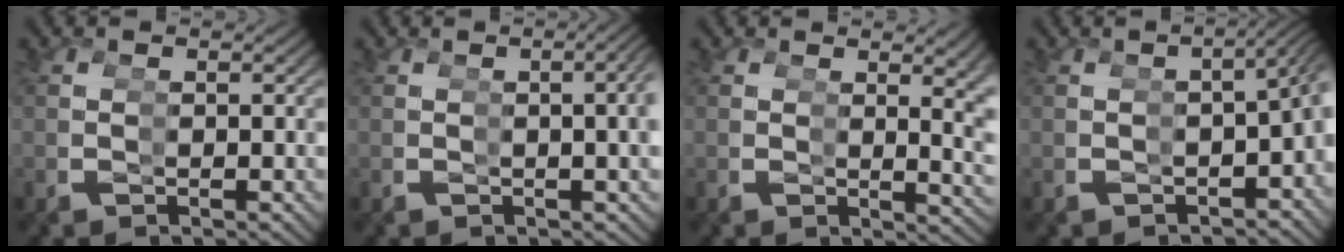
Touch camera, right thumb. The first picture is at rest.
{"total": 3.9, "force": [0.5, 0.9, 3.8], "torque": [-0.035, 0.017, 0.003]}
{"total": 3.0, "force": [1.0, 0.6, 2.8], "torque": [-0.019, 0.002, 0.014]}
{"total": 3.9, "force": [-0.6, 2.1, 3.3], "torque": [-0.039, 0.012, -0.010]}